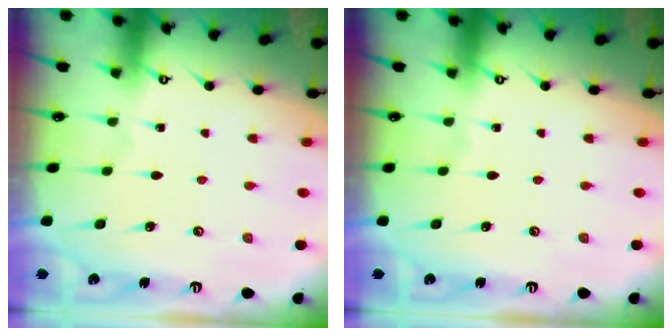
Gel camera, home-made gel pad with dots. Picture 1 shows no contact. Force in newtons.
{"total": 0.0}